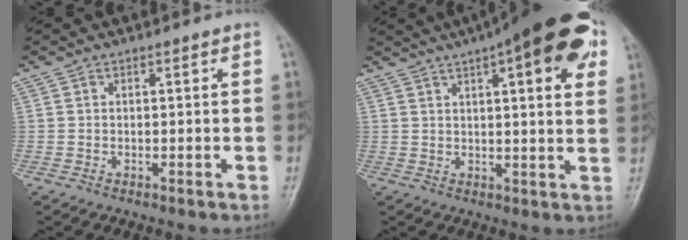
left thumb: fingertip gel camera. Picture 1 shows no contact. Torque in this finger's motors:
{"motor_torque": [0.92, 0.48, 1.75, -1.02, 0.29]}